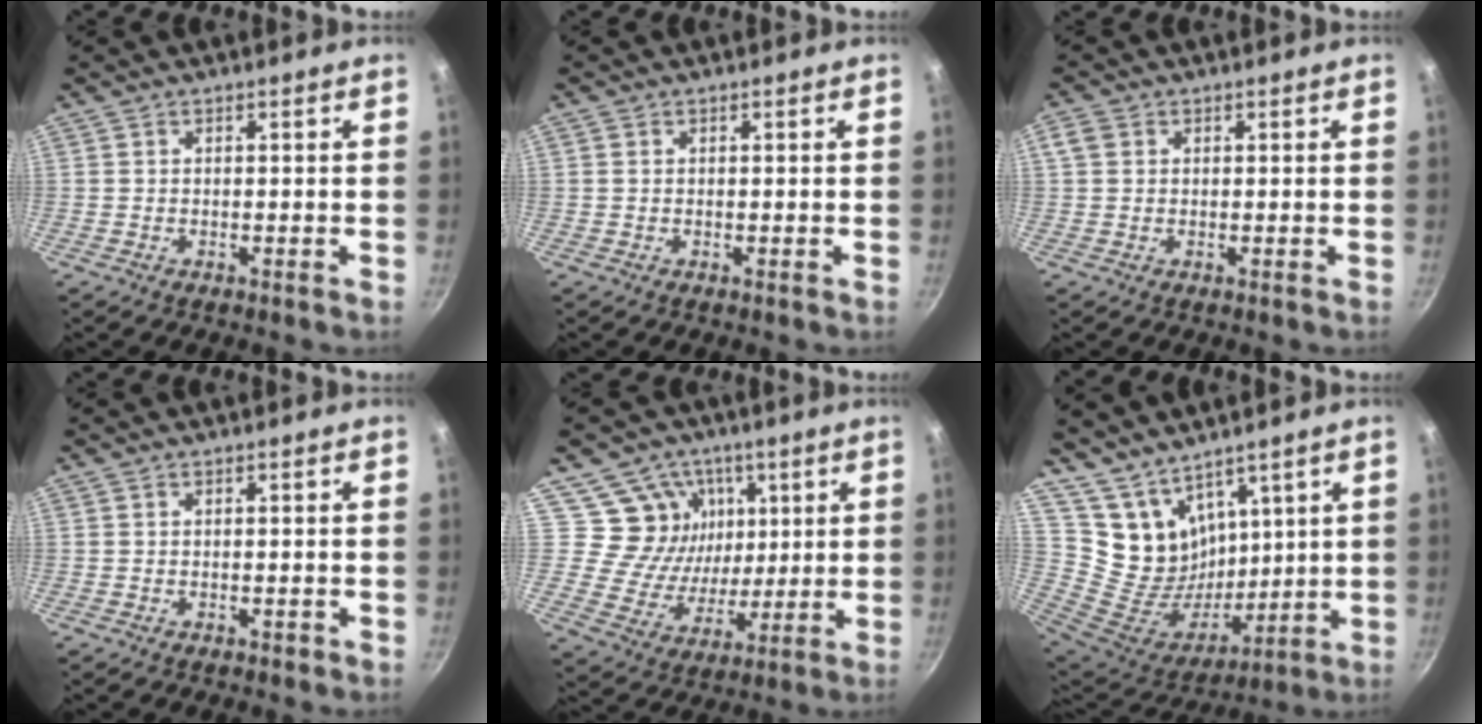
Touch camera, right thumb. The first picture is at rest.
{"total": 0.6, "force": [0.1, 0.5, 0.3], "torque": [-0.007, 0.001, 0.001]}
{"total": 2.7, "force": [0.8, 2.2, 1.3], "torque": [-0.018, 0.003, 0.012]}
{"total": 0.6, "force": [-0.4, 0.2, 0.4], "torque": [-0.007, 0.005, -0.004]}
{"total": 12.1, "force": [4.9, 10.5, 3.5], "torque": [-0.014, -0.042, 0.085]}
{"total": 14.1, "force": [10.2, 8.3, 4.9], "torque": [-0.064, -0.075, 0.217]}